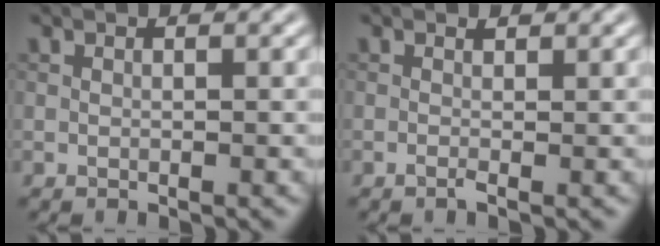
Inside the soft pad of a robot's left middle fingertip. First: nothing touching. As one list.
[{"total": 0.6, "force": [-0.2, 0.1, 0.6], "torque": [-0.015, -0.001, -0.005]}]